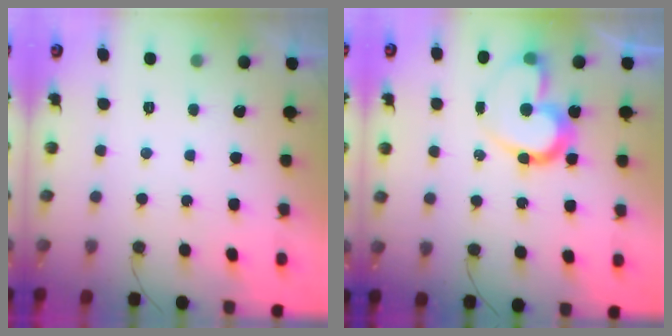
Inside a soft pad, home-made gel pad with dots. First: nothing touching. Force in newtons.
{"total": 13.5, "press": 13.4, "slide": 1.4}